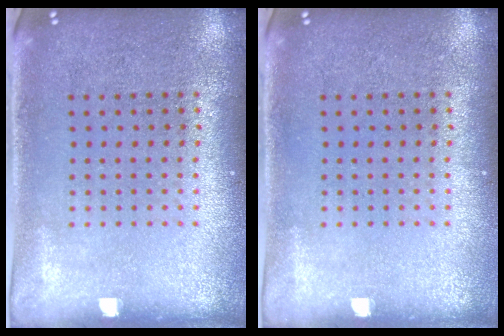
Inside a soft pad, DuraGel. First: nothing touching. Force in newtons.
{"total": 0.0}